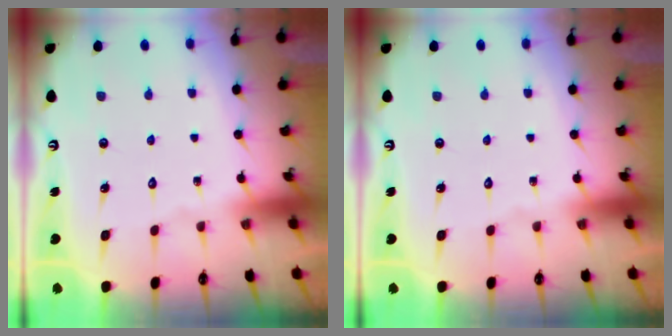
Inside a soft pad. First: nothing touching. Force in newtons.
{"total": 0.0}